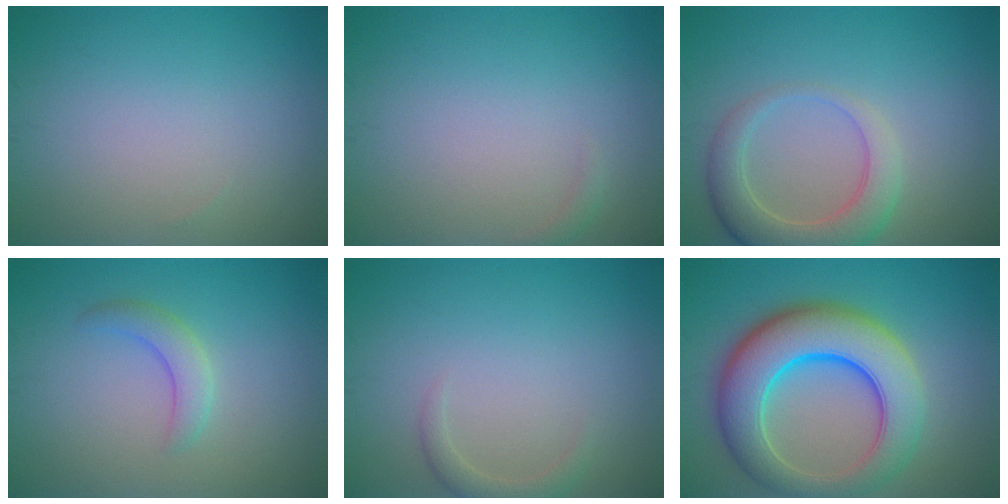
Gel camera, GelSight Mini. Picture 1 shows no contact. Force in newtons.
{"total": 0.6, "press": 0.6, "slide": 0.2}
{"total": 4.8, "press": 4.8, "slide": 0.5}
{"total": 2.3, "press": 2.2, "slide": 0.2}
{"total": 1.6, "press": 1.6, "slide": 0.1}
{"total": 10.5, "press": 10.5, "slide": 0.2}